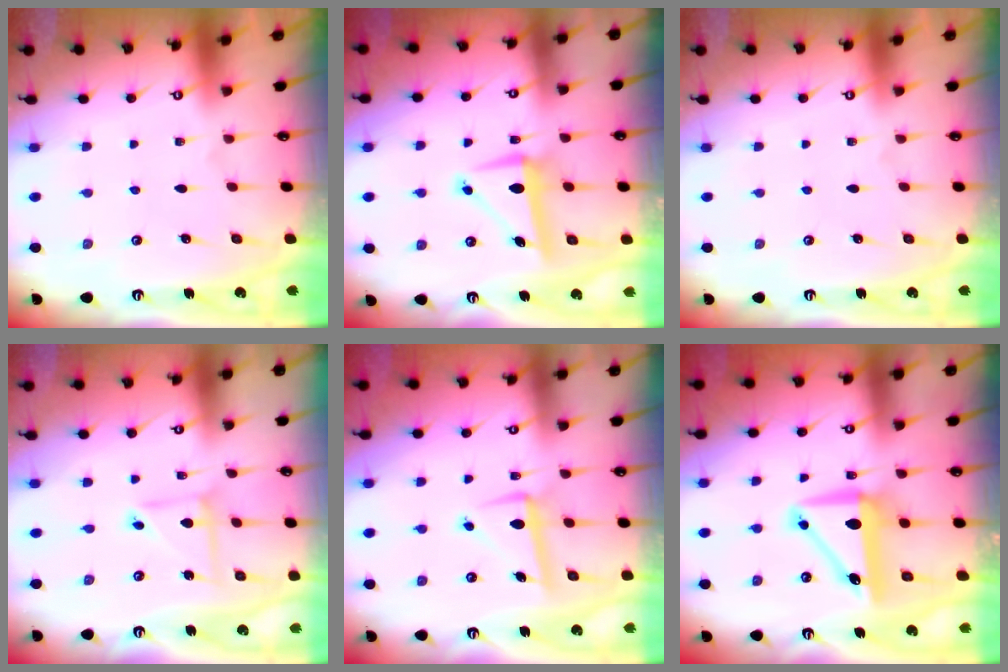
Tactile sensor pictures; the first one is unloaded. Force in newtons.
{"total": 7.2, "press": 7.1, "slide": 1.4}
{"total": 0.0}
{"total": 5.0, "press": 5.0, "slide": 0.4}
{"total": 7.2, "press": 6.9, "slide": 1.9}
{"total": 9.2, "press": 9.0, "slide": 1.8}